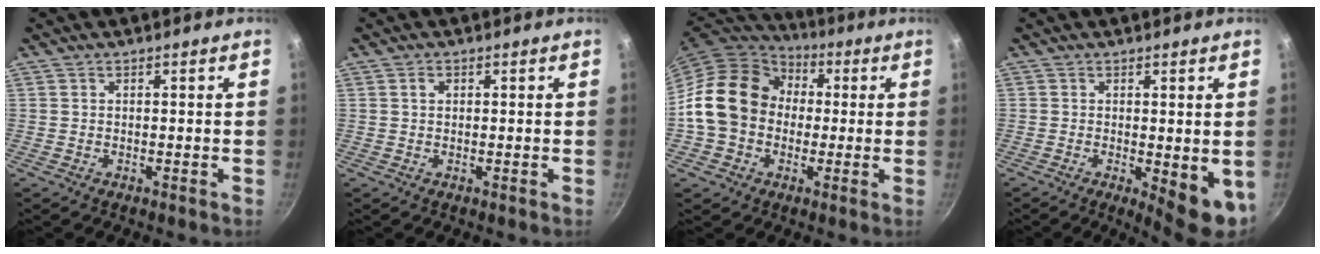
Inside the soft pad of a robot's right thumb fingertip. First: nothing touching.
{"total": 1.1, "force": [0.3, 0.9, 0.6], "torque": [-0.008, 0.004, 0.005]}
{"total": 16.5, "force": [0.7, 13.6, 9.3], "torque": [-0.135, 0.037, 0.003]}
{"total": 7.7, "force": [-1.2, 2.7, 7.1], "torque": [-0.079, -0.006, -0.008]}